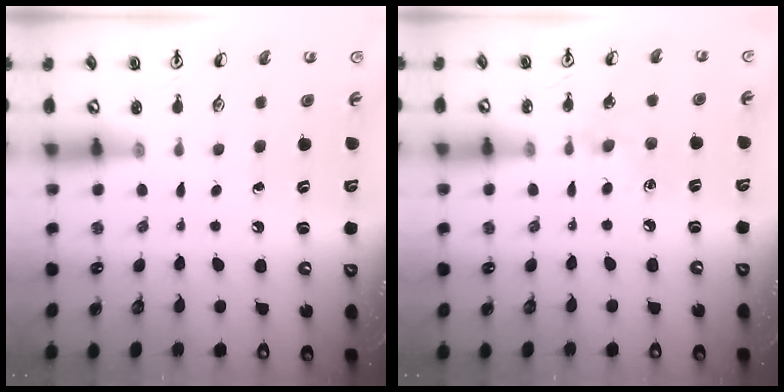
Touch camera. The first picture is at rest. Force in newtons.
{"total": 6.3, "press": 6.2, "slide": 0.9}